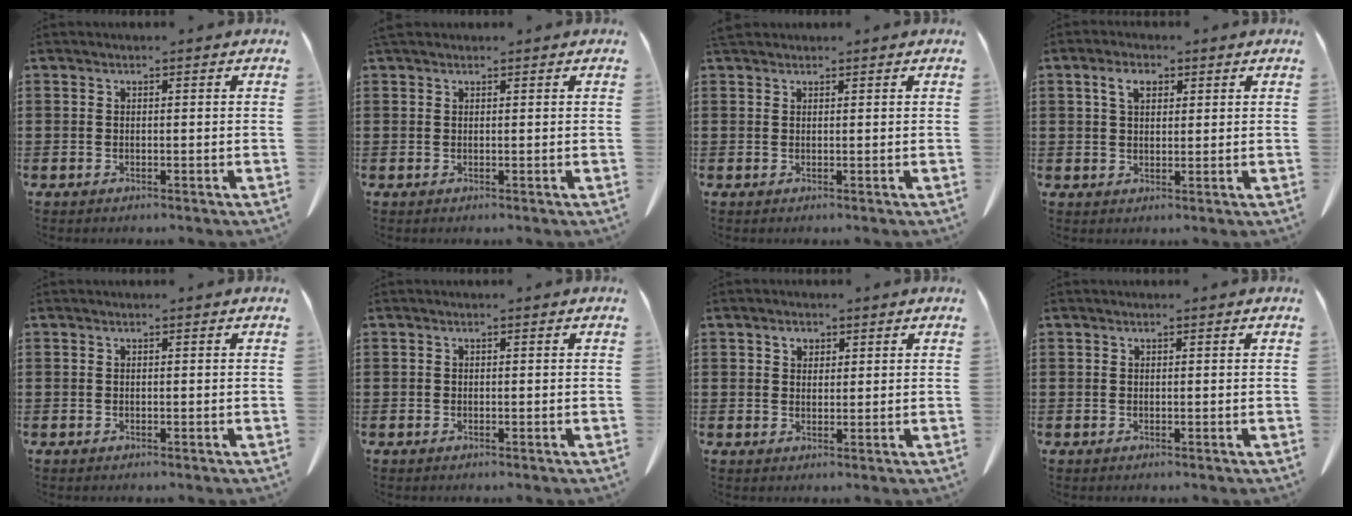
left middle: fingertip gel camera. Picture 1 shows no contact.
{"total": 0.9, "force": [0.8, 0.3, 0.3], "torque": [-0.009, 0.002, 0.016]}
{"total": 1.0, "force": [1.0, 0.2, 0.3], "torque": [-0.008, 0.001, 0.020]}
{"total": 3.6, "force": [1.8, 1.9, 2.5], "torque": [-0.049, 0.008, 0.029]}
{"total": 0.0}
{"total": 0.0}
{"total": 1.8, "force": [1.2, 1.1, 0.8], "torque": [-0.010, 0.001, 0.020]}
{"total": 0.0}